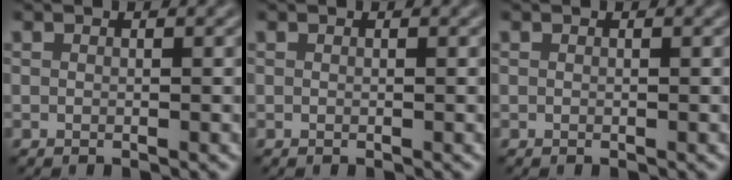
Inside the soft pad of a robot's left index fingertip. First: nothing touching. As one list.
[{"total": 0.0}, {"total": 0.0}]